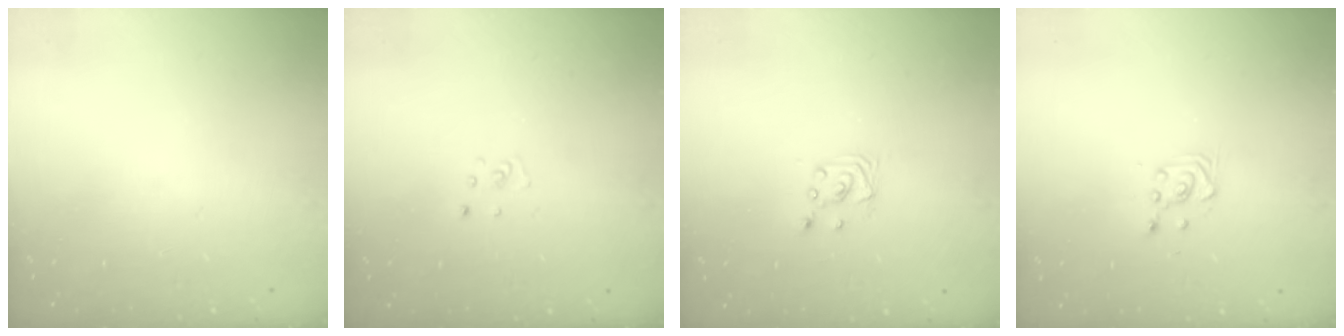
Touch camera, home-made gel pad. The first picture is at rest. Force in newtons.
{"total": 2.6, "press": 2.6, "slide": 0.3}
{"total": 2.5, "press": 2.5, "slide": 0.2}
{"total": 3.6, "press": 3.5, "slide": 0.8}